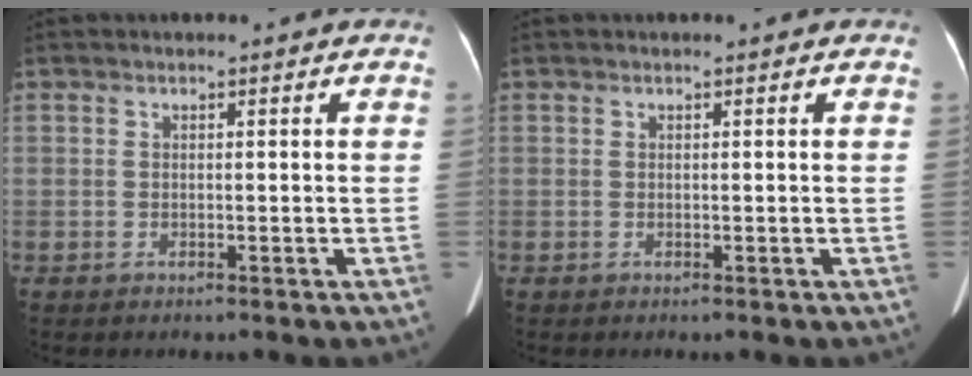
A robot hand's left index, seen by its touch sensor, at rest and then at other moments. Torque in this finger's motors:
{"motor_torque": [-0.01, 0.18, -0.06, -0.02]}